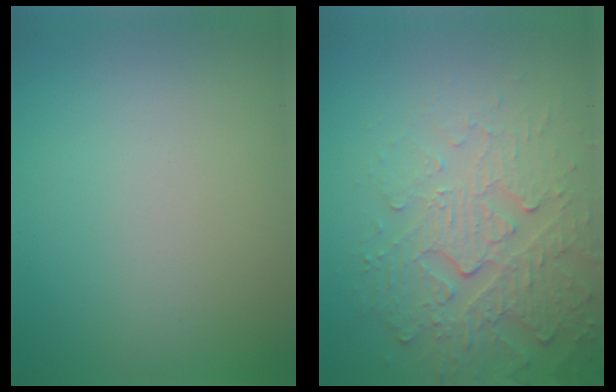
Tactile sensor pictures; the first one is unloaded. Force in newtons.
{"total": 4.3, "press": 4.1, "slide": 1.3}